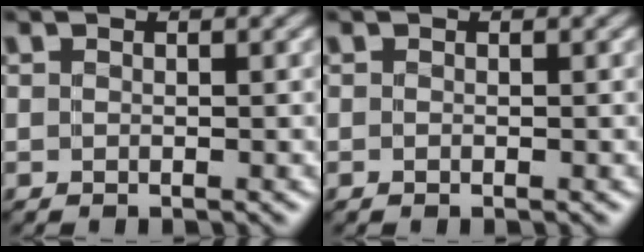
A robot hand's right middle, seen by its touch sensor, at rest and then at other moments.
{"total": 0.0}